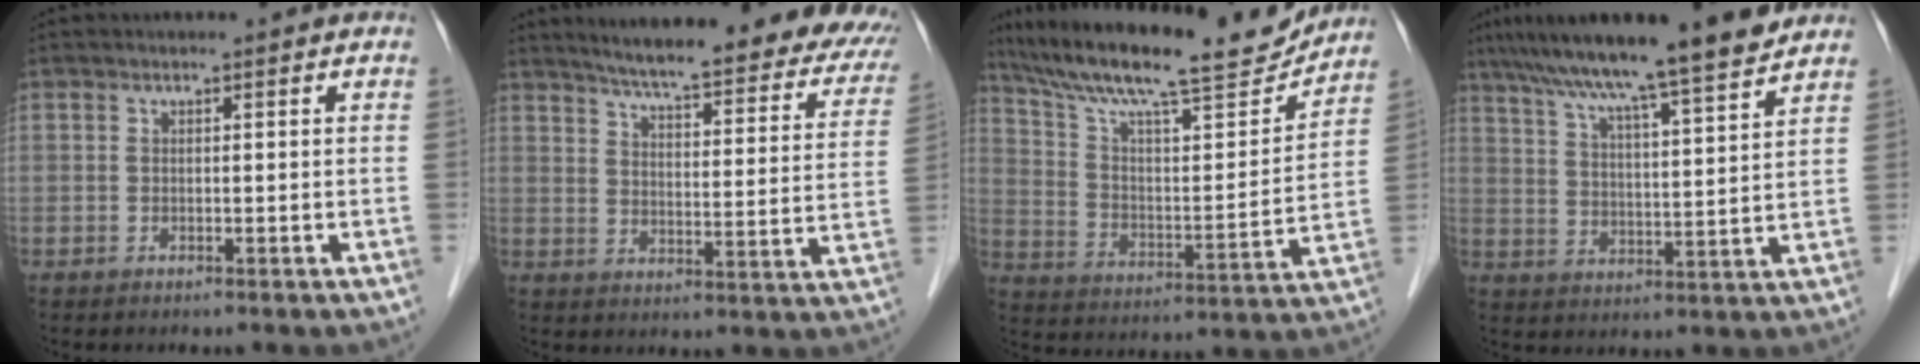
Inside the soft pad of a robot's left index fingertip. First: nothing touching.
{"total": 26.0, "force": [22.3, 4.7, 12.6], "torque": [-0.161, -0.038, 0.261]}
{"total": 21.9, "force": [18.9, 3.0, 10.6], "torque": [-0.187, 0.004, 0.295]}
{"total": 15.8, "force": [13.0, 0.1, 9.0], "torque": [-0.144, 0.020, 0.199]}